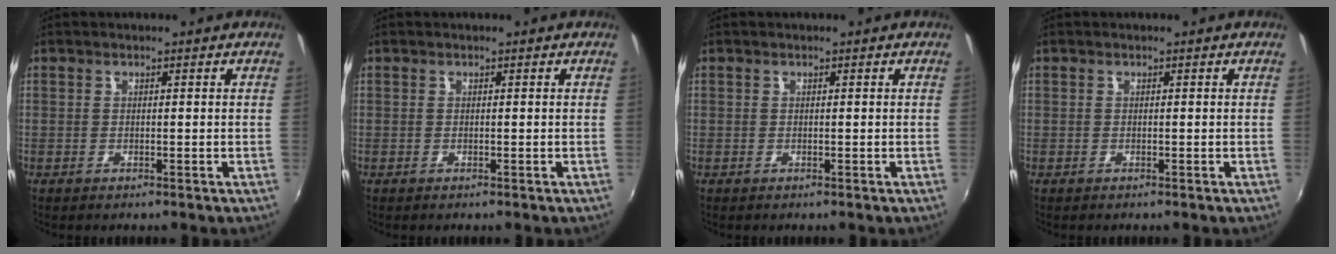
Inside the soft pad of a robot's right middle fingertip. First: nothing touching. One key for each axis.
{"total": 0.0}
{"total": 0.0}
{"total": 0.0}